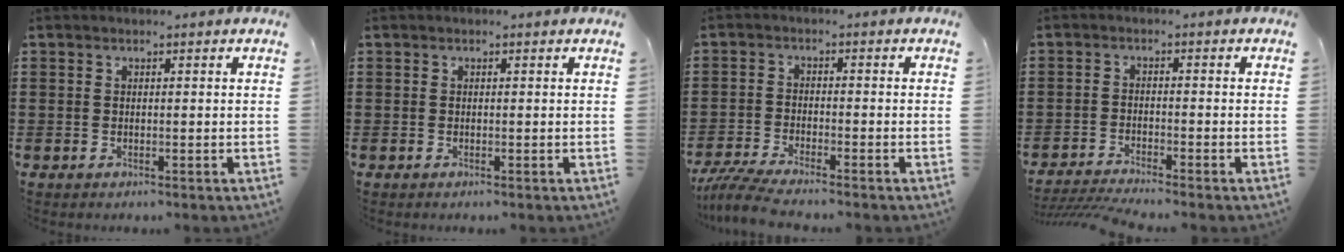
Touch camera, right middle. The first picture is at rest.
{"total": 0.0}
{"total": 4.3, "force": [-3.9, 0.0, 1.8], "torque": [-0.050, -0.015, -0.082]}
{"total": 2.8, "force": [-2.7, -0.2, 0.8], "torque": [-0.021, -0.003, -0.058]}